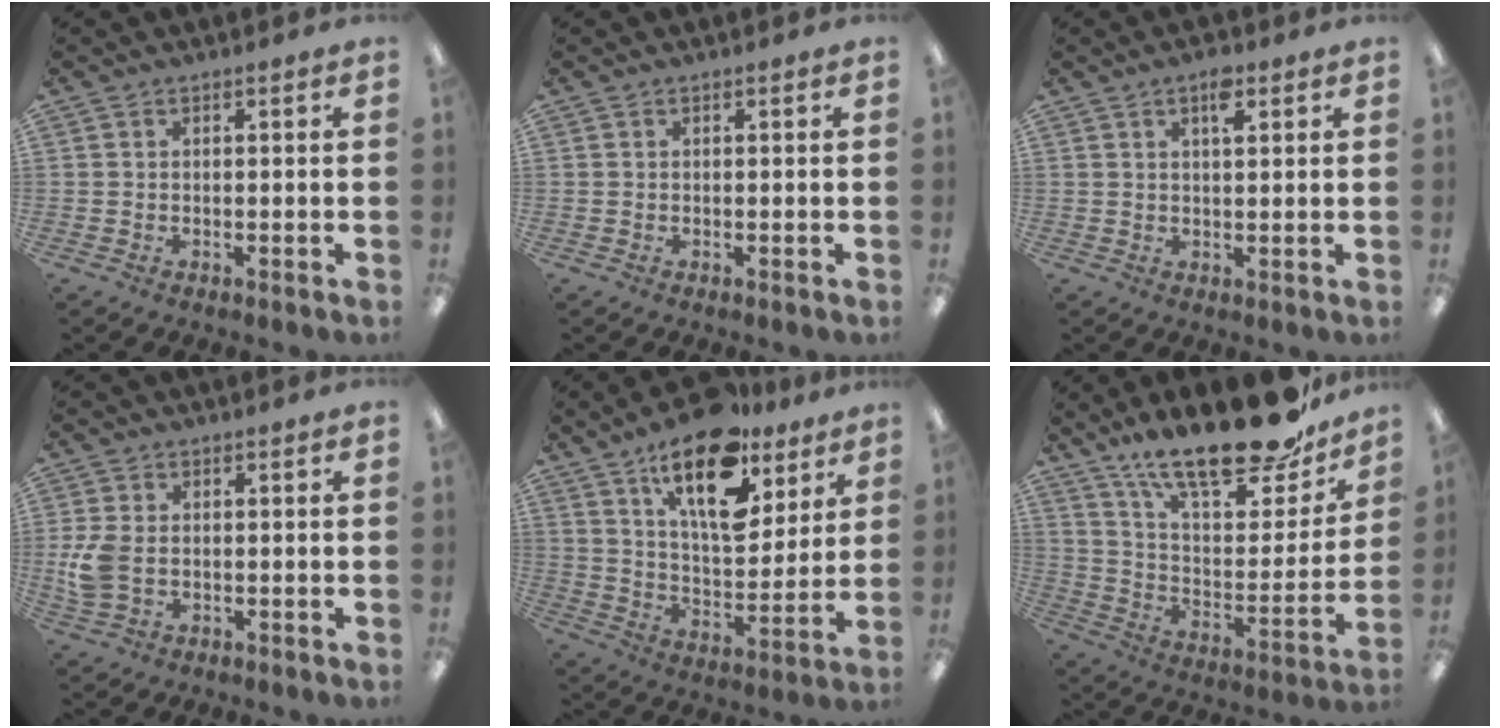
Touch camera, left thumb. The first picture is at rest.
{"total": 0.0}
{"total": 4.7, "force": [2.6, 1.8, 3.4], "torque": [-0.051, -0.004, 0.040]}
{"total": 6.1, "force": [-0.3, 4.3, 4.3], "torque": [-0.094, -0.001, -0.008]}
{"total": 19.9, "force": [12.3, 9.1, 12.7], "torque": [-0.197, -0.064, 0.208]}
{"total": 24.5, "force": [18.6, 8.1, 13.7], "torque": [-0.209, -0.122, 0.316]}